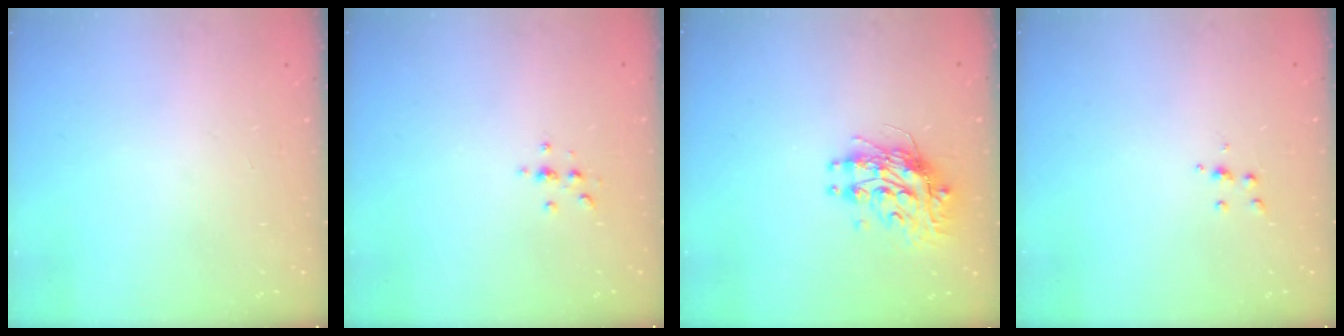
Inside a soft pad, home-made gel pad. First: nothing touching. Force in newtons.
{"total": 2.2, "press": 2.1, "slide": 0.2}
{"total": 10.0, "press": 10.0, "slide": 0.4}
{"total": 4.5, "press": 4.5, "slide": 0.6}